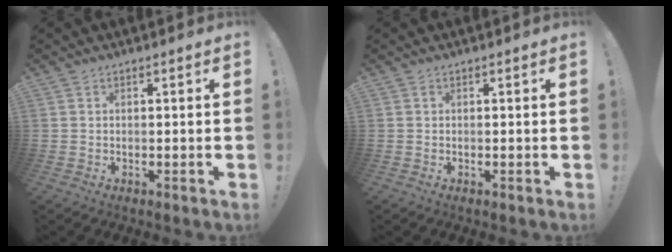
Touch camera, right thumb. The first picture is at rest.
{"total": 0.0}